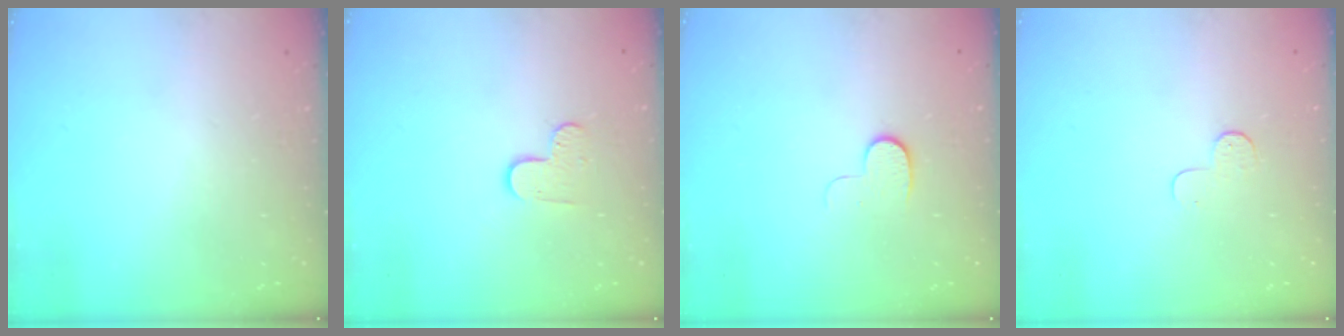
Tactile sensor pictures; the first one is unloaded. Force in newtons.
{"total": 5.5, "press": 5.5, "slide": 0.4}
{"total": 5.5, "press": 5.4, "slide": 0.8}
{"total": 5.0, "press": 4.9, "slide": 0.5}